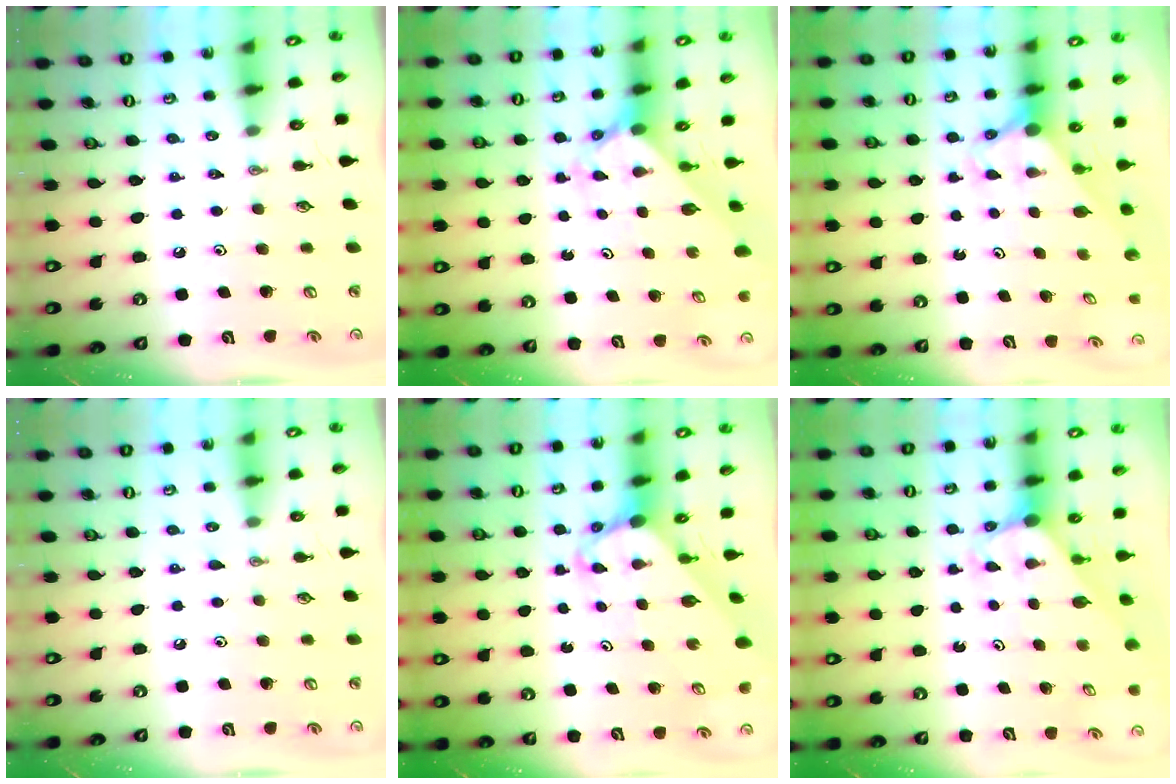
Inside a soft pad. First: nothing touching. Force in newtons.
{"total": 2.0, "press": 2.0, "slide": 0.1}
{"total": 2.9, "press": 2.9, "slide": 0.0}
{"total": 3.4, "press": 3.3, "slide": 0.4}
{"total": 5.0, "press": 5.0, "slide": 0.5}
{"total": 2.9, "press": 2.9, "slide": 0.2}